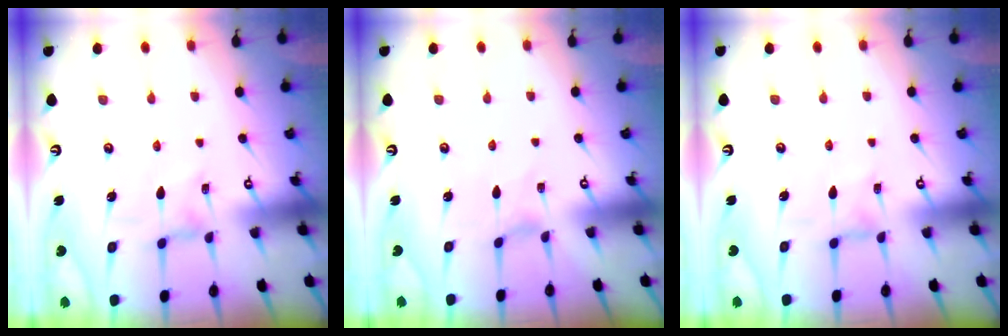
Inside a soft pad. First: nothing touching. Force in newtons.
{"total": 0.0}
{"total": 1.3, "press": 1.3, "slide": 0.3}